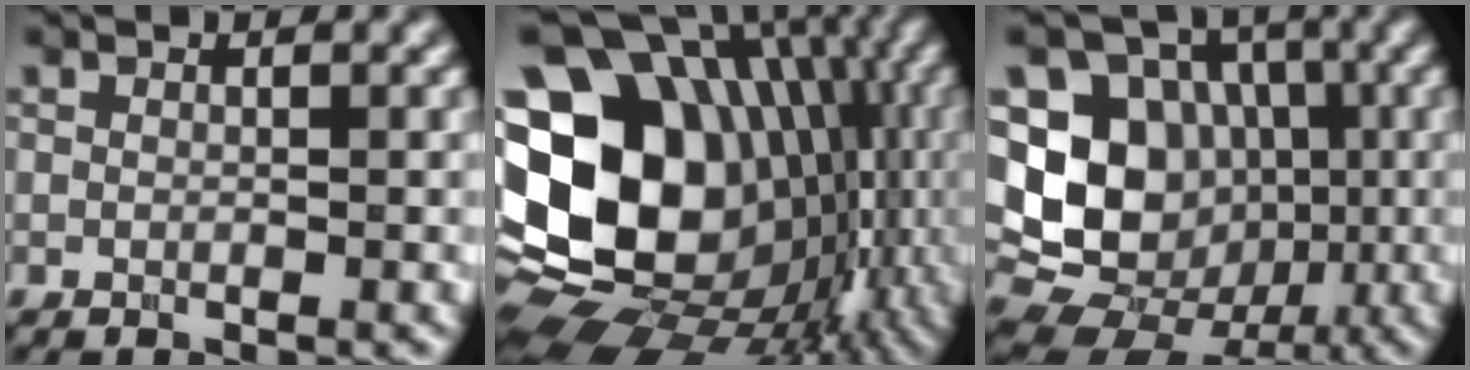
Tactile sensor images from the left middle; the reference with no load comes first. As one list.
[{"total": 20.1, "force": [-0.1, 15.8, 12.4], "torque": [-0.220, 0.001, 0.024]}, {"total": 15.2, "force": [-0.3, 13.6, 6.9], "torque": [-0.154, 0.023, -0.019]}]